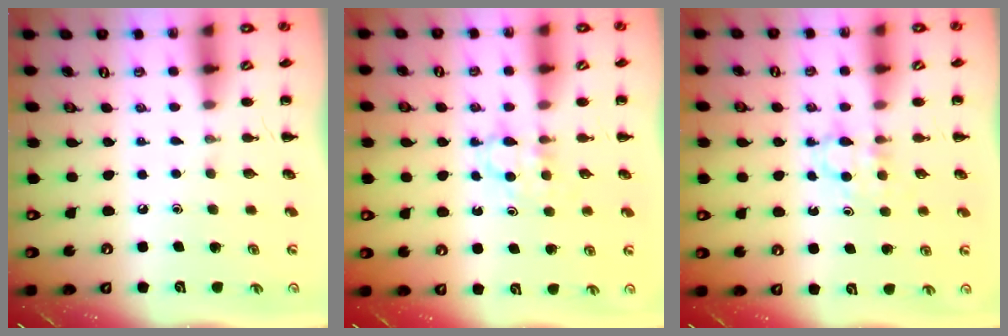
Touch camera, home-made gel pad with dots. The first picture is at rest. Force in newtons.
{"total": 3.5, "press": 3.2, "slide": 1.2}
{"total": 3.5, "press": 3.2, "slide": 1.2}